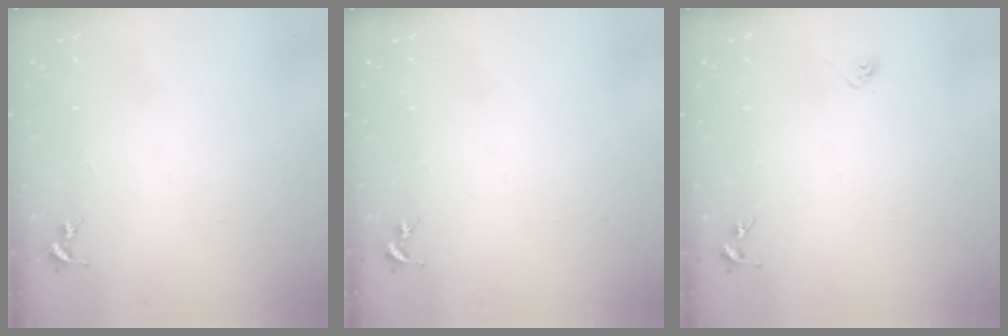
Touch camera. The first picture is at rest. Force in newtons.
{"total": 0.0}
{"total": 2.8, "press": 2.6, "slide": 1.1}